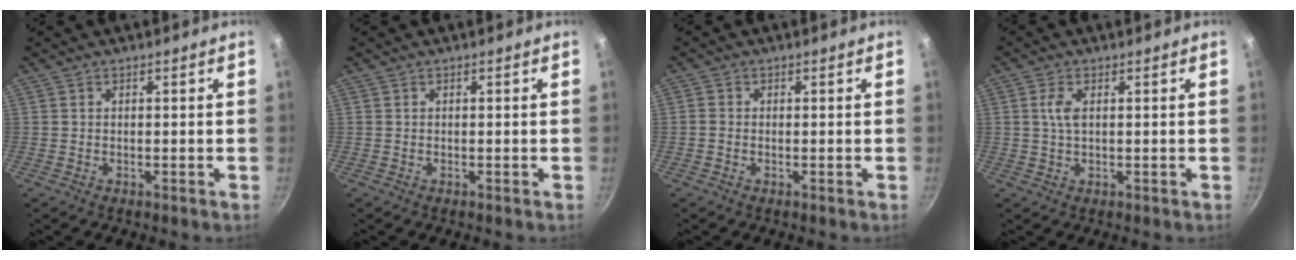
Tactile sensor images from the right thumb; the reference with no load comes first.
{"total": 0.0}
{"total": 1.0, "force": [-0.3, 0.9, 0.4], "torque": [-0.008, 0.002, -0.008]}
{"total": 3.0, "force": [0.7, 1.4, 2.6], "torque": [-0.058, 0.004, 0.014]}